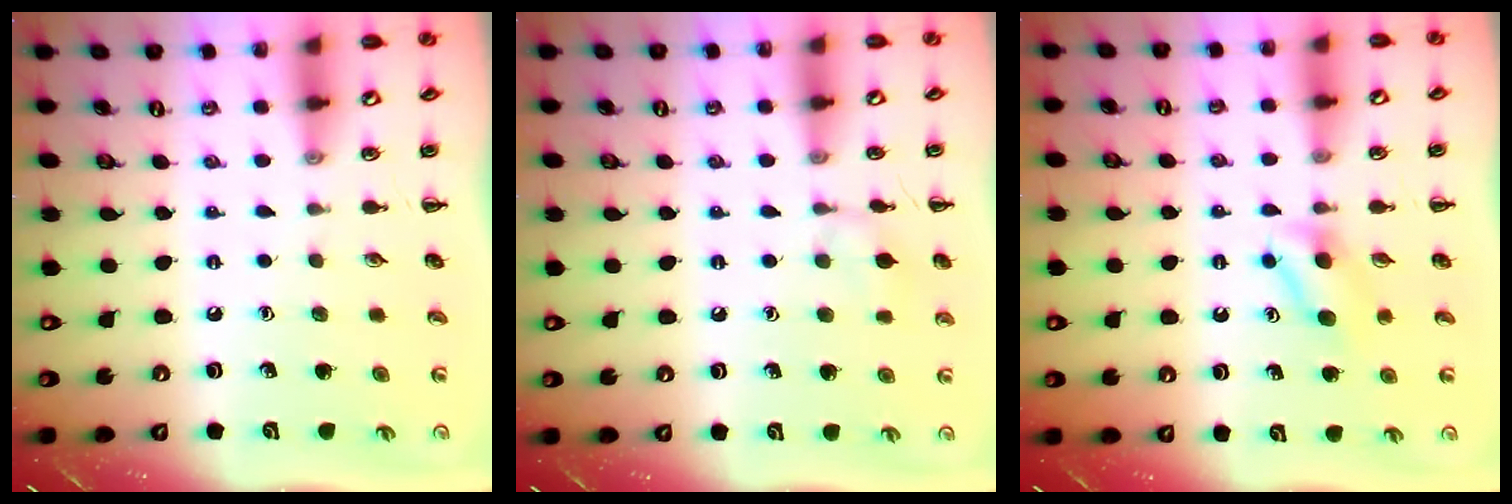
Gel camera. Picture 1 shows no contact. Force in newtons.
{"total": 6.6, "press": 6.4, "slide": 1.9}
{"total": 4.8, "press": 4.6, "slide": 1.4}